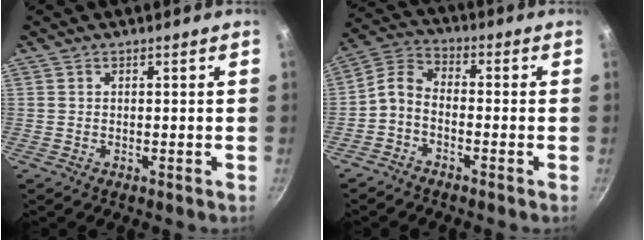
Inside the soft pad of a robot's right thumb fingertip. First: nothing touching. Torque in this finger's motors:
{"motor_torque": [0.22, -0.01, -0.07, -0.05, 0.05]}